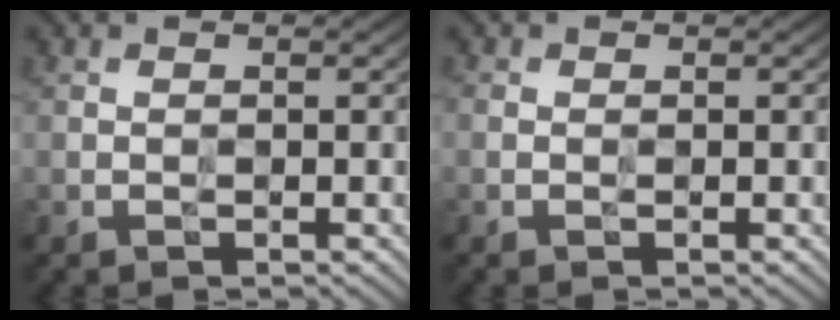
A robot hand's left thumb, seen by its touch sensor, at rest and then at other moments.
{"total": 0.6, "force": [0.1, 0.6, 0.2], "torque": [-0.006, -0.001, 0.000]}